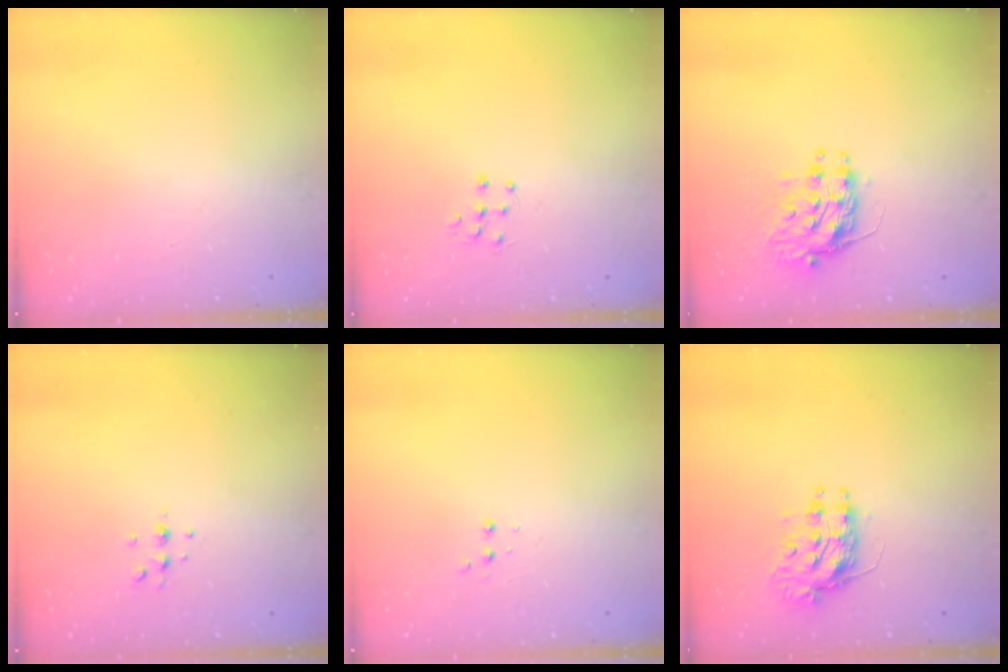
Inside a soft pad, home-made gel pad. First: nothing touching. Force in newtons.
{"total": 6.2, "press": 6.2, "slide": 0.4}
{"total": 10.0, "press": 9.9, "slide": 0.8}
{"total": 4.4, "press": 4.3, "slide": 0.6}
{"total": 2.5, "press": 2.4, "slide": 0.8}
{"total": 9.3, "press": 9.2, "slide": 0.6}